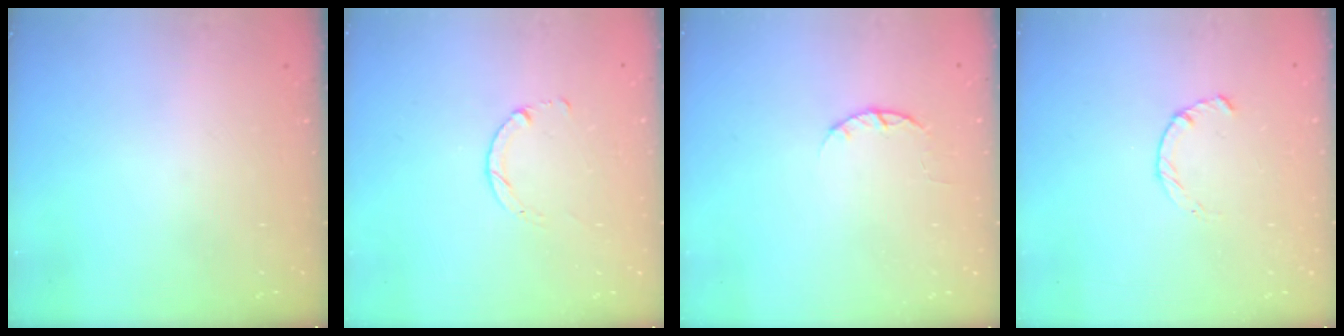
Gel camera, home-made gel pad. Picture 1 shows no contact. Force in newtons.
{"total": 1.4, "press": 1.4, "slide": 0.2}
{"total": 2.4, "press": 2.4, "slide": 0.4}
{"total": 2.2, "press": 2.2, "slide": 0.4}